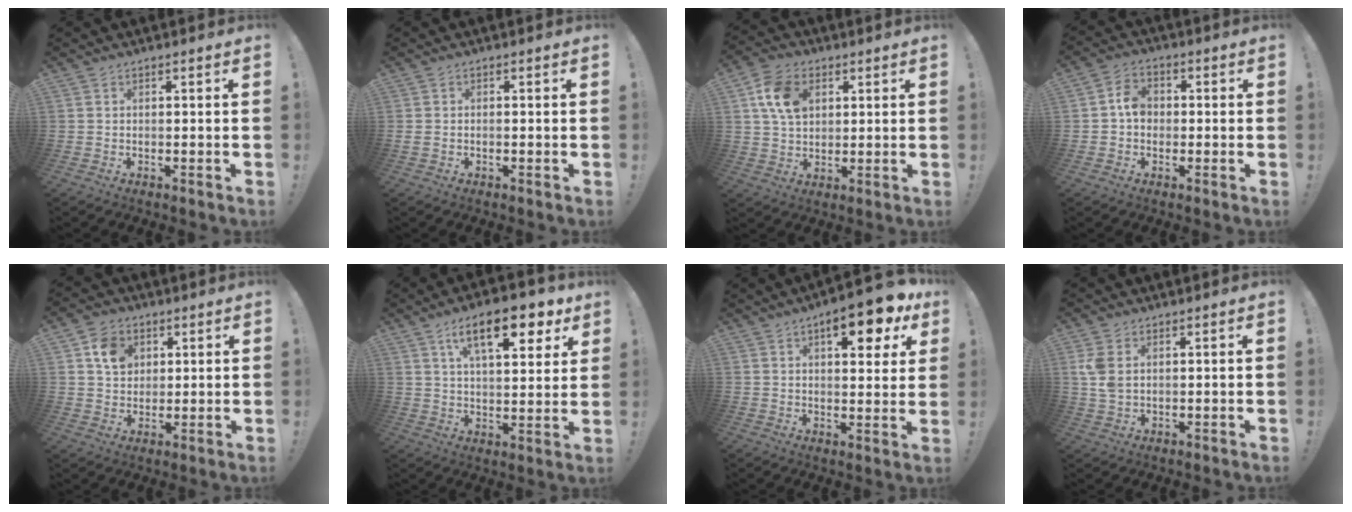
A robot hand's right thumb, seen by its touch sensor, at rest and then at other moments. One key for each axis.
{"total": 0.7, "fx": -0.5, "fy": 0.4, "fz": 0.4, "tx": -0.017, "ty": 0.005, "tz": -0.006}
{"total": 11.7, "fx": 4.3, "fy": 8.5, "fz": 6.8, "tx": -0.102, "ty": 0.000, "tz": 0.086}
{"total": 6.1, "fx": -0.2, "fy": 4.8, "fz": 3.8, "tx": -0.047, "ty": 0.010, "tz": -0.004}
{"total": 8.5, "fx": 3.7, "fy": 6.9, "fz": 3.3, "tx": -0.037, "ty": -0.013, "tz": 0.070}
{"total": 16.7, "fx": 8.5, "fy": 6.2, "fz": 12.9, "tx": -0.195, "ty": -0.033, "tz": 0.134}
{"total": 12.3, "fx": 6.4, "fy": 4.2, "fz": 9.6, "tx": -0.112, "ty": -0.036, "tz": 0.097}
{"total": 5.3, "fx": 1.7, "fy": 3.5, "fz": 3.6, "tx": -0.069, "ty": 0.000, "tz": 0.033}